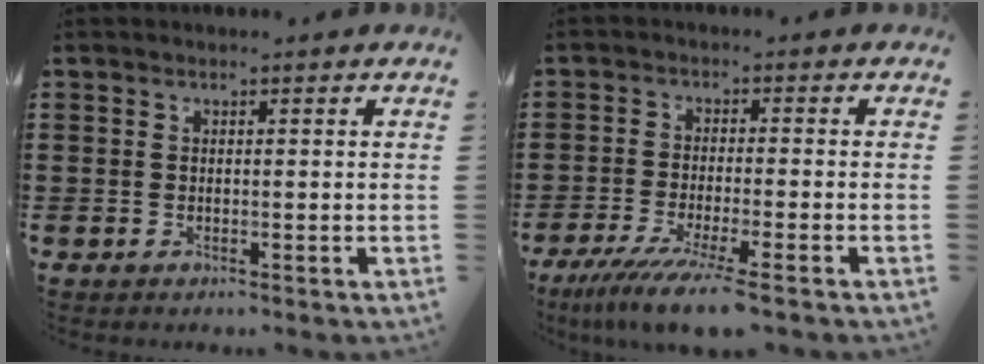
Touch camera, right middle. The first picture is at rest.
{"total": 6.2, "force": [-4.7, -0.3, 4.1], "torque": [-0.092, -0.026, -0.090]}